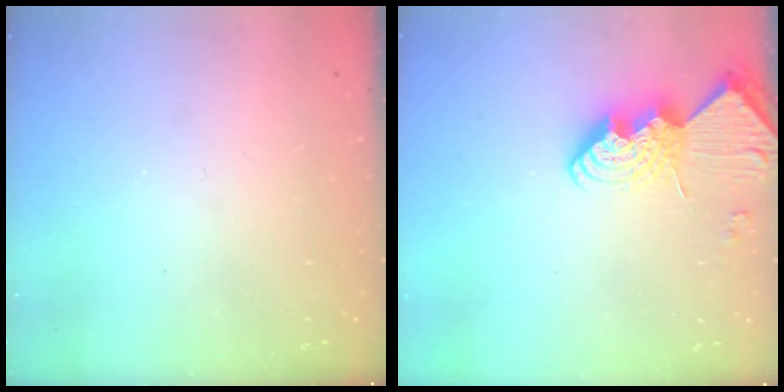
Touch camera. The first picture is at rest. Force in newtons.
{"total": 11.7, "press": 11.7, "slide": 0.8}